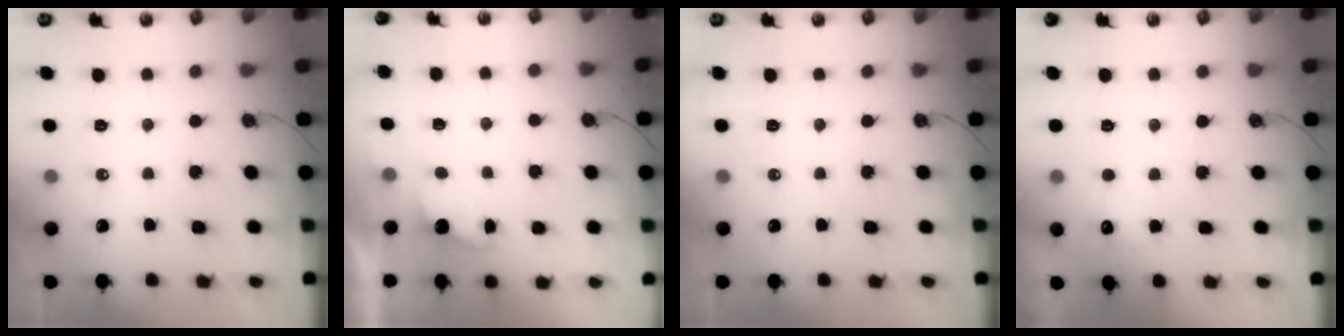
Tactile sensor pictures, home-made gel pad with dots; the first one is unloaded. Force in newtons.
{"total": 2.5, "press": 2.3, "slide": 0.9}
{"total": 0.0}
{"total": 5.9, "press": 5.7, "slide": 1.3}